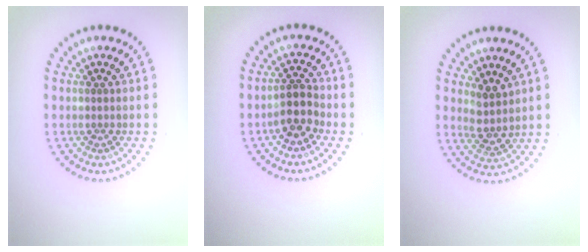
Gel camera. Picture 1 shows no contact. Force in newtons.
{"total": 2.6, "press": 2.4, "slide": 1.1}
{"total": 2.3, "press": 1.9, "slide": 1.3}